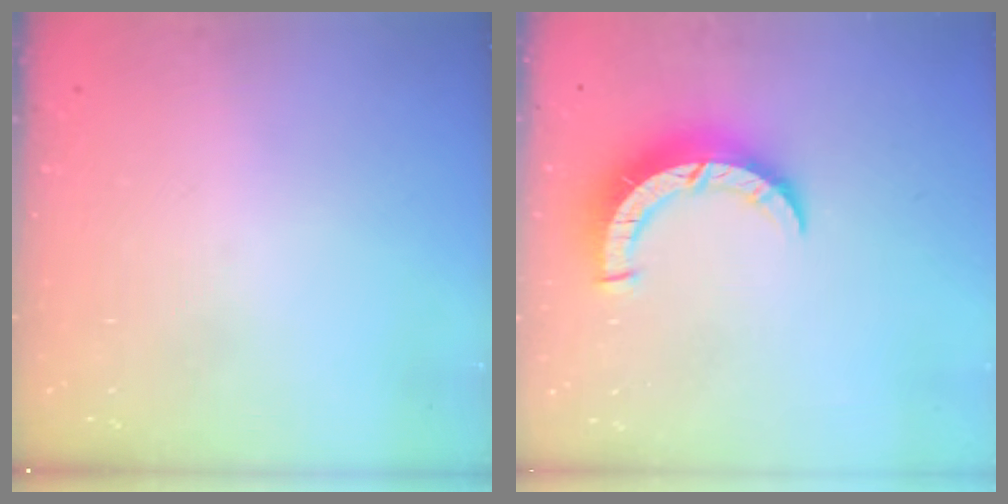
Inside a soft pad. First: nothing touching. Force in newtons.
{"total": 8.6, "press": 8.6, "slide": 0.5}